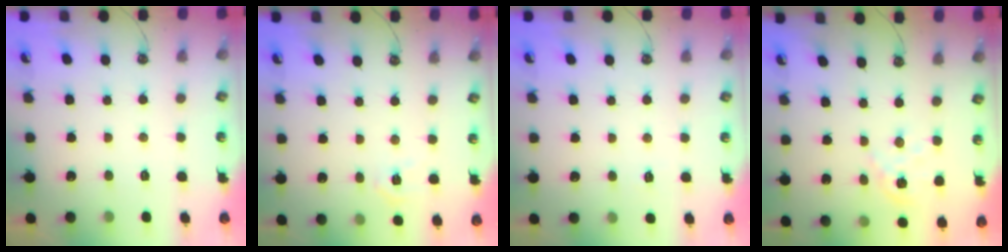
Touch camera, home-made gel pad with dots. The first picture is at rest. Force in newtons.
{"total": 5.3, "press": 5.2, "slide": 0.5}
{"total": 2.7, "press": 2.7, "slide": 0.4}
{"total": 4.3, "press": 4.3, "slide": 0.4}